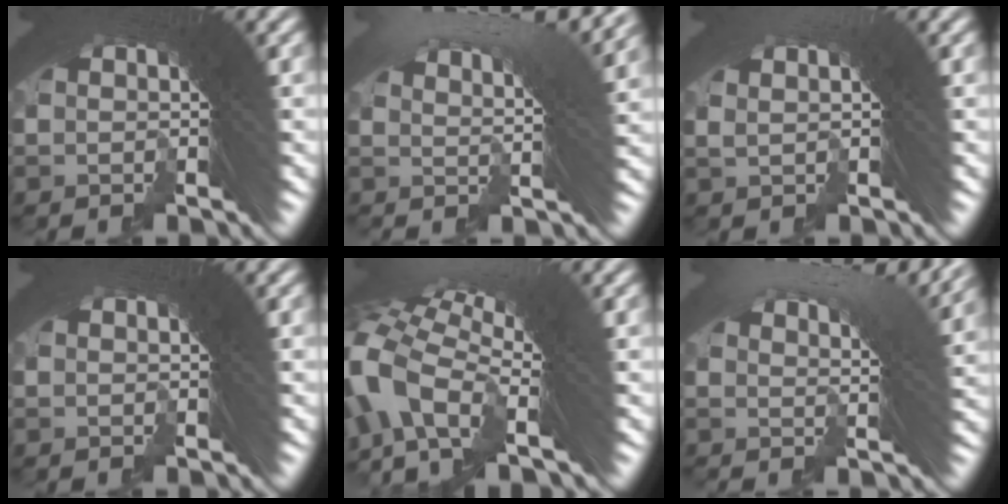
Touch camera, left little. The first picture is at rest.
{"total": 6.2, "force": [4.3, 0.3, 4.6], "torque": [-0.050, 0.022, 0.058]}
{"total": 1.3, "force": [0.6, -1.1, 0.2], "torque": [0.018, 0.017, 0.011]}
{"total": 0.0}
{"total": 6.3, "force": [-2.2, 4.0, 4.3], "torque": [-0.089, -0.009, -0.044]}
{"total": 5.7, "force": [3.7, 0.4, 4.3], "torque": [-0.043, 0.020, 0.048]}